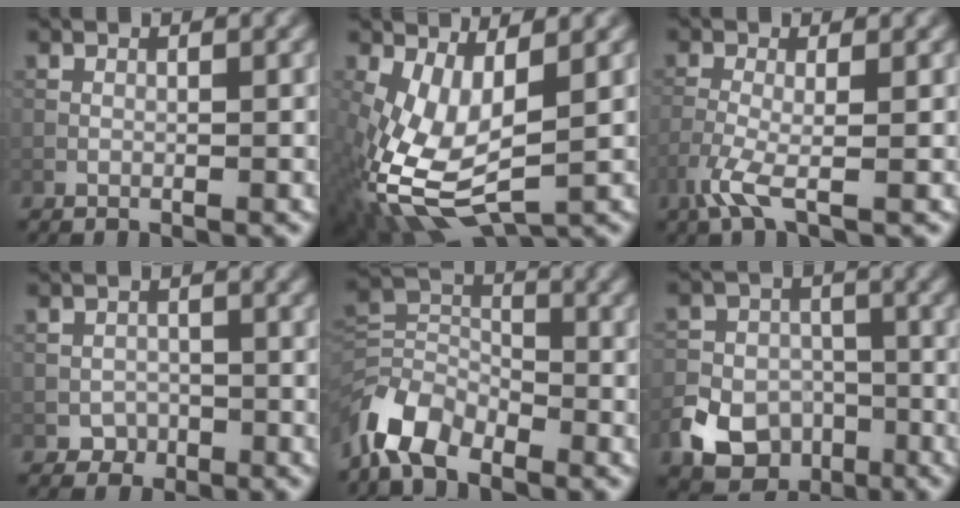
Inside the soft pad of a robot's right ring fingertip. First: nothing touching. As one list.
[{"total": 9.3, "force": [-1.3, 4.5, 8.0], "torque": [-0.195, -0.015, -0.016]}, {"total": 3.1, "force": [-1.5, 0.5, 2.7], "torque": [-0.067, -0.004, -0.042]}, {"total": 1.5, "force": [-0.7, 1.3, 0.1], "torque": [0.006, 0.002, -0.013]}, {"total": 5.9, "force": [-4.2, 3.1, 2.7], "torque": [-0.051, -0.004, -0.096]}, {"total": 7.9, "force": [-4.1, 6.1, 2.9], "torque": [-0.035, -0.011, -0.089]}]